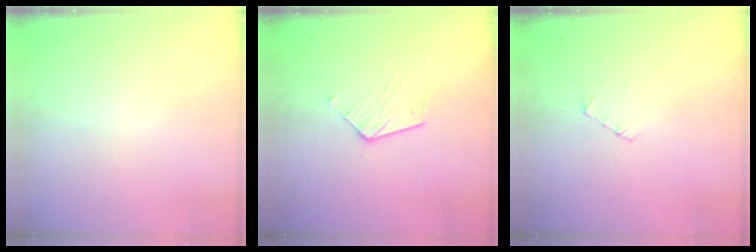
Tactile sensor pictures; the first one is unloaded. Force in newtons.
{"total": 8.0, "press": 8.0, "slide": 0.5}
{"total": 3.0, "press": 3.0, "slide": 0.3}